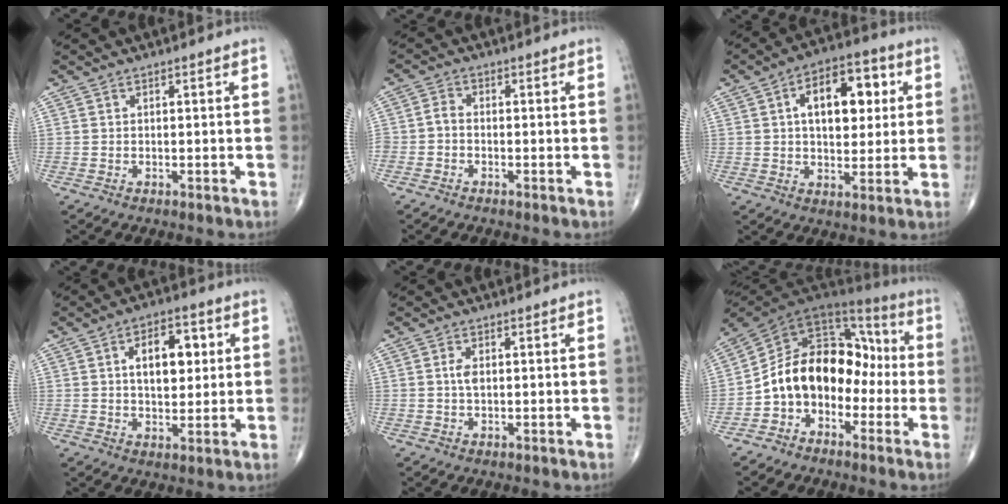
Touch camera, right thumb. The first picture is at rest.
{"total": 2.3, "force": [-0.9, 1.5, 1.5], "torque": [-0.026, 0.010, -0.024]}
{"total": 14.0, "force": [3.3, 7.9, 11.1], "torque": [-0.133, 0.011, 0.047]}
{"total": 10.3, "force": [2.2, 5.9, 8.1], "torque": [-0.093, 0.001, 0.035]}
{"total": 2.2, "force": [0.2, 1.2, 1.9], "torque": [-0.037, 0.001, 0.003]}
{"total": 16.7, "force": [-3.5, 12.2, 10.9], "torque": [-0.150, 0.078, -0.069]}